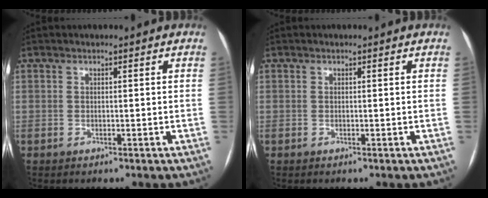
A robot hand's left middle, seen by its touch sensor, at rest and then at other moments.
{"total": 0.0}